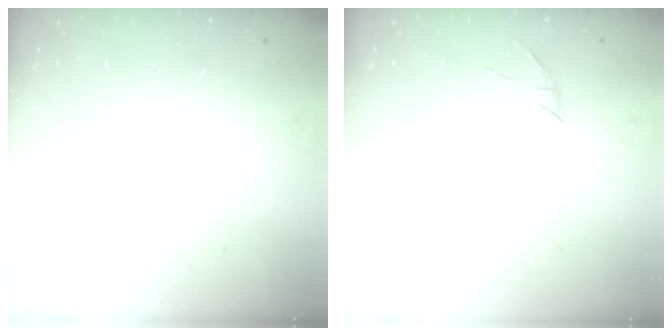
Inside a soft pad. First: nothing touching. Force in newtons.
{"total": 6.0, "press": 5.8, "slide": 1.5}